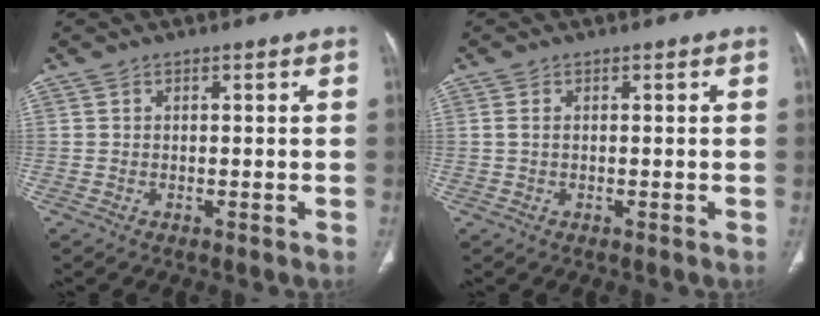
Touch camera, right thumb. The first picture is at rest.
{"total": 1.0, "force": [0.1, 0.5, 0.8], "torque": [-0.020, 0.003, 0.002]}